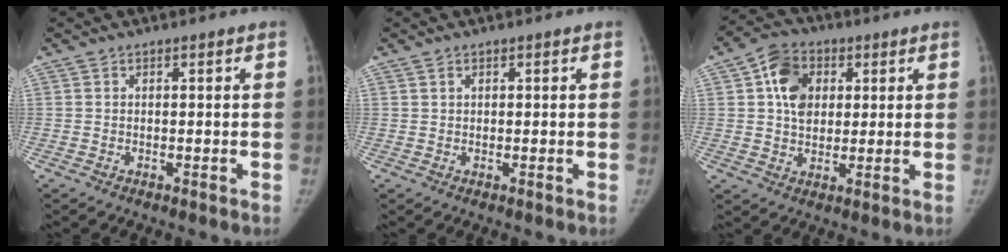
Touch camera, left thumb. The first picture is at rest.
{"total": 0.7, "force": [0.4, 0.5, 0.3], "torque": [0.001, -0.001, 0.007]}
{"total": 9.7, "force": [2.8, 7.4, 5.6], "torque": [-0.067, -0.001, 0.044]}